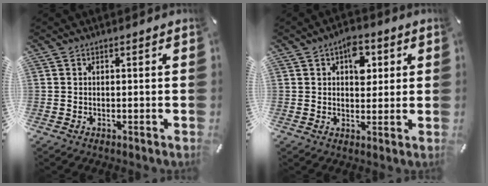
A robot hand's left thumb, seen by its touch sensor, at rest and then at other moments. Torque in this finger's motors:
{"motor_torque": [1.07, 1.21, 0.37, -0.46, 0.05]}